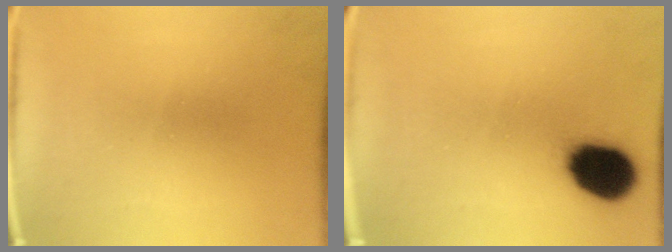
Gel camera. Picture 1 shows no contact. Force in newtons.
{"total": 14.1}